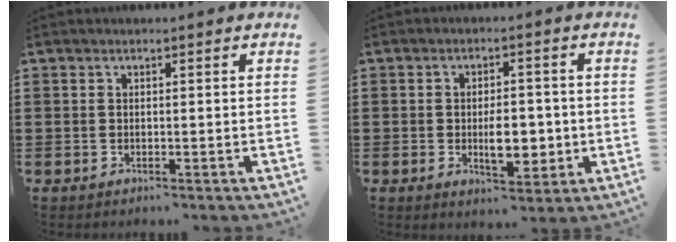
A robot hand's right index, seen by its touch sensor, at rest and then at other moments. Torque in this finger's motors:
{"motor_torque": [0.44, -0.12, 0.28, 0.08]}